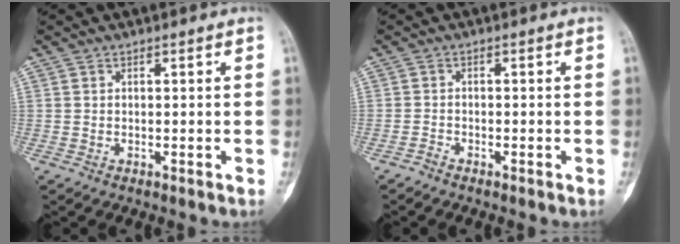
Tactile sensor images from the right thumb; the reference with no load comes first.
{"total": 1.0, "force": [-0.9, 0.2, 0.2], "torque": [-0.007, -0.001, -0.024]}